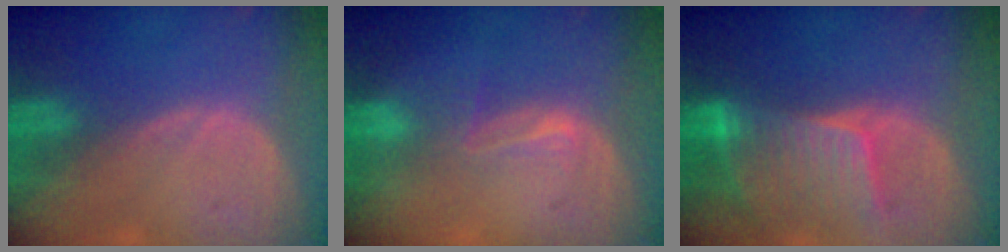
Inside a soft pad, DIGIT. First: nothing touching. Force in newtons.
{"total": 2.7, "press": 2.3, "slide": 1.5}
{"total": 8.4, "press": 7.6, "slide": 3.4}